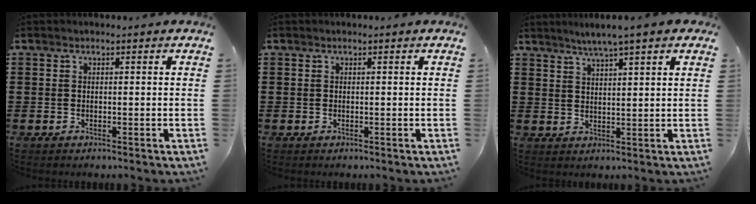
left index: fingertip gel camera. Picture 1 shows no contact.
{"total": 0.0}
{"total": 3.7, "force": [3.0, -0.2, 2.2], "torque": [-0.051, -0.005, 0.051]}